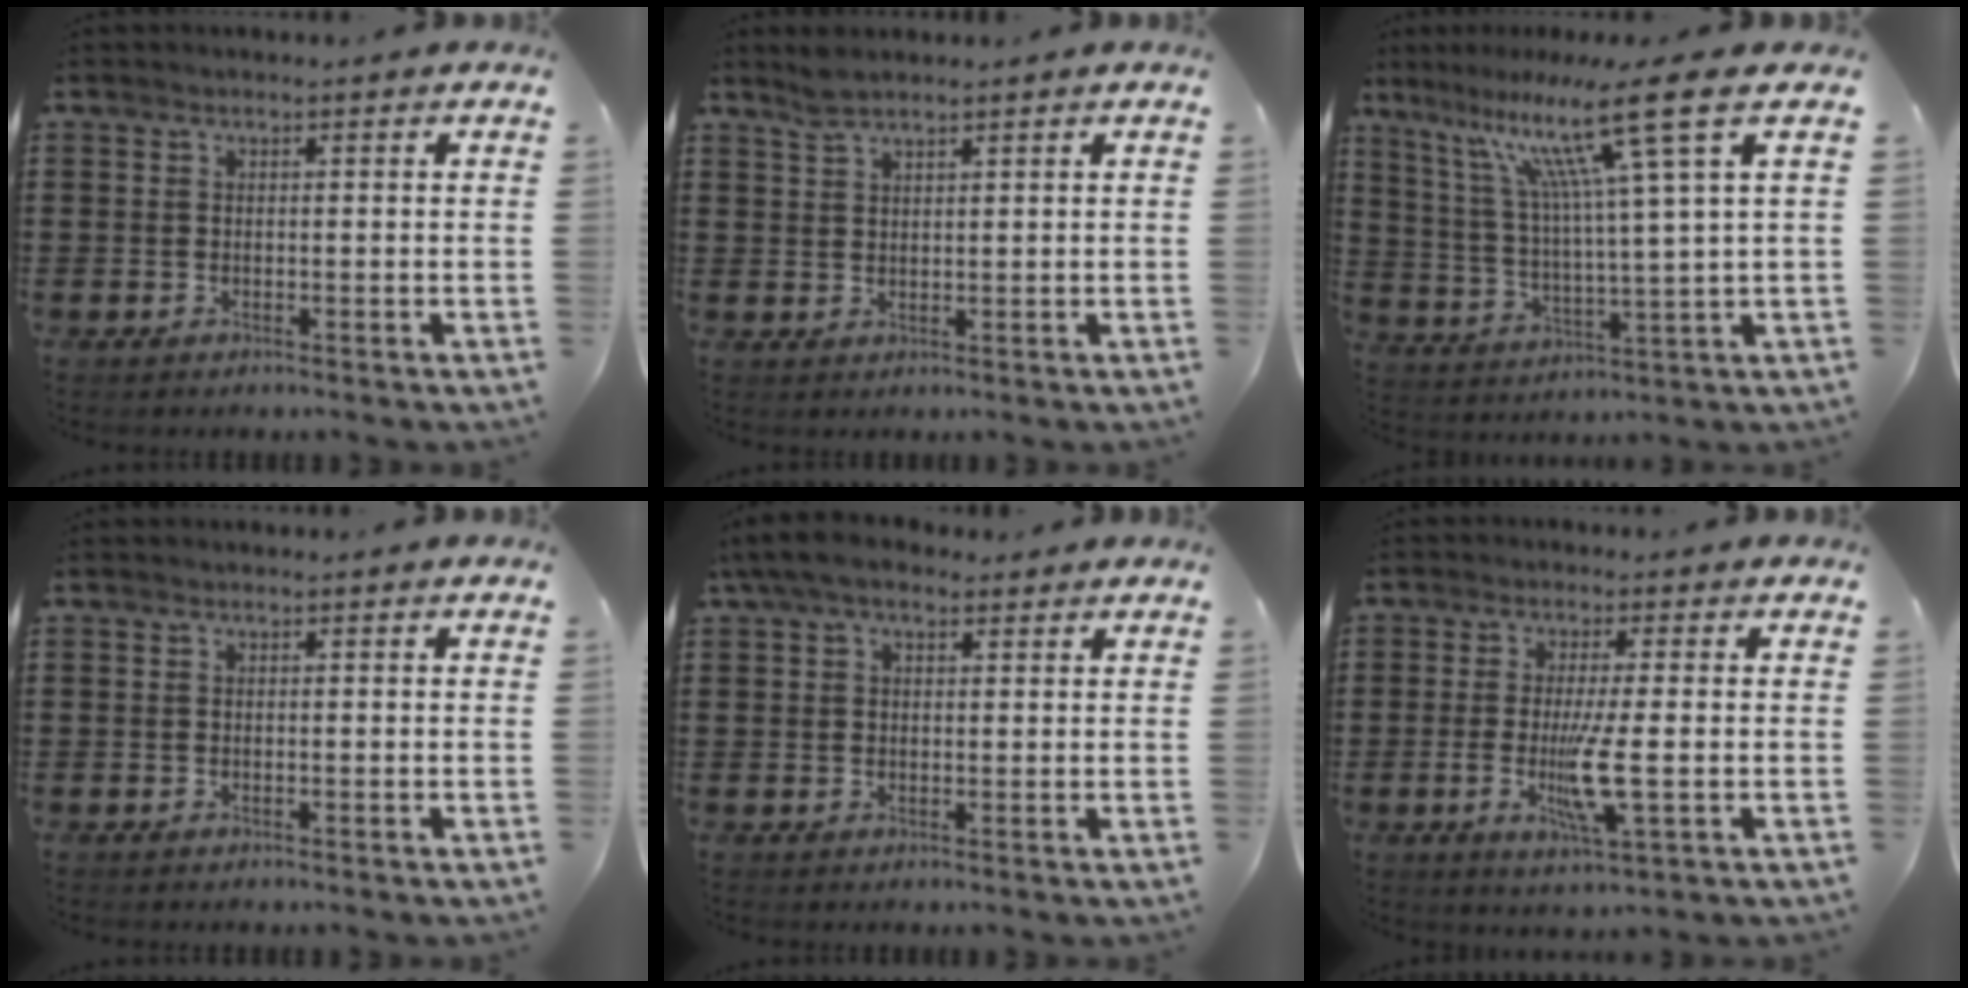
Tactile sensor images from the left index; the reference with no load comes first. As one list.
[{"total": 2.2, "force": [1.9, 0.4, 1.0], "torque": [-0.024, 0.002, 0.036]}, {"total": 14.1, "force": [7.9, -0.3, 11.7], "torque": [-0.236, -0.026, 0.119]}, {"total": 0.0}, {"total": 4.8, "force": [3.1, 2.1, 3.0], "torque": [-0.068, 0.008, 0.057]}, {"total": 7.0, "force": [-1.2, 0.6, 6.9], "torque": [-0.138, -0.019, -0.026]}]